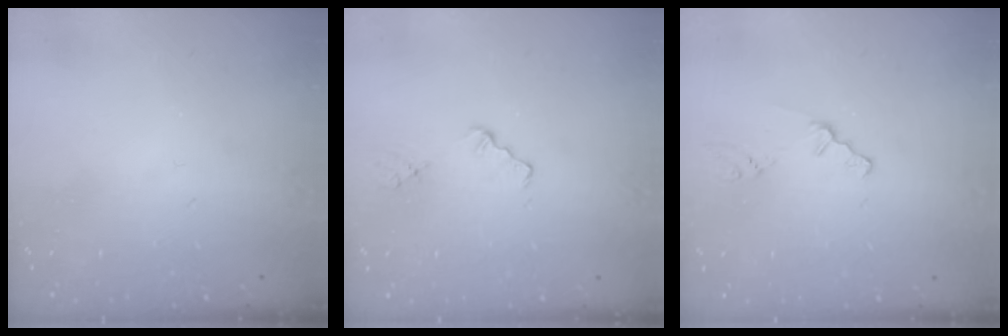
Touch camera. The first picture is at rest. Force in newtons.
{"total": 1.2, "press": 1.2, "slide": 0.2}
{"total": 0.8, "press": 0.8, "slide": 0.2}